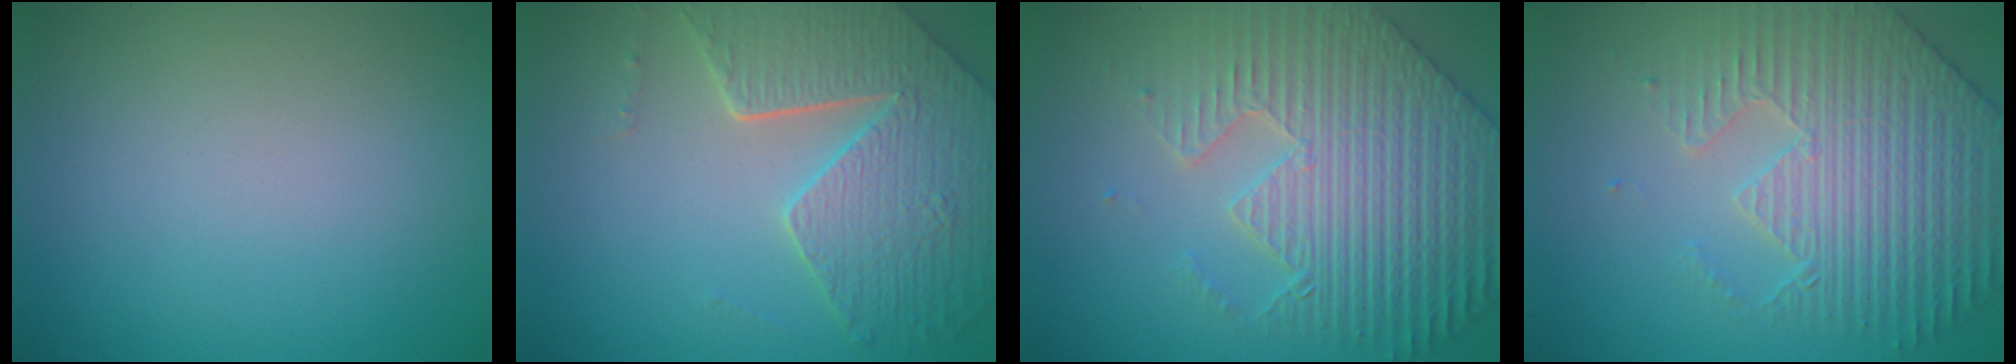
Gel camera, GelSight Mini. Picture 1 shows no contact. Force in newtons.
{"total": 7.0, "press": 5.4, "slide": 4.5}
{"total": 8.1, "press": 6.4, "slide": 5.0}
{"total": 5.5, "press": 5.1, "slide": 2.0}